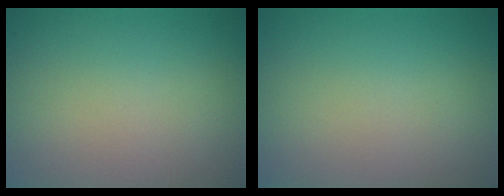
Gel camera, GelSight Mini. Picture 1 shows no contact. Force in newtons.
{"total": 0.0}